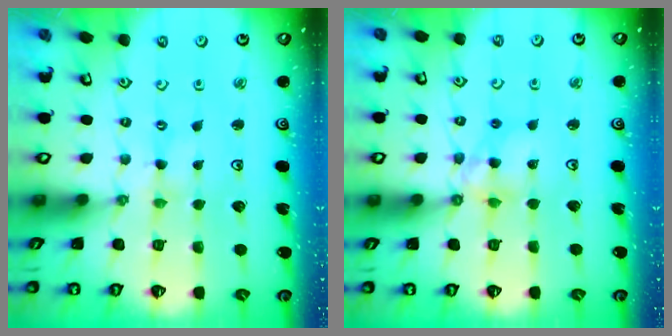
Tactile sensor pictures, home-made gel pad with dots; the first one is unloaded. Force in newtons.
{"total": 8.8, "press": 8.8, "slide": 0.7}